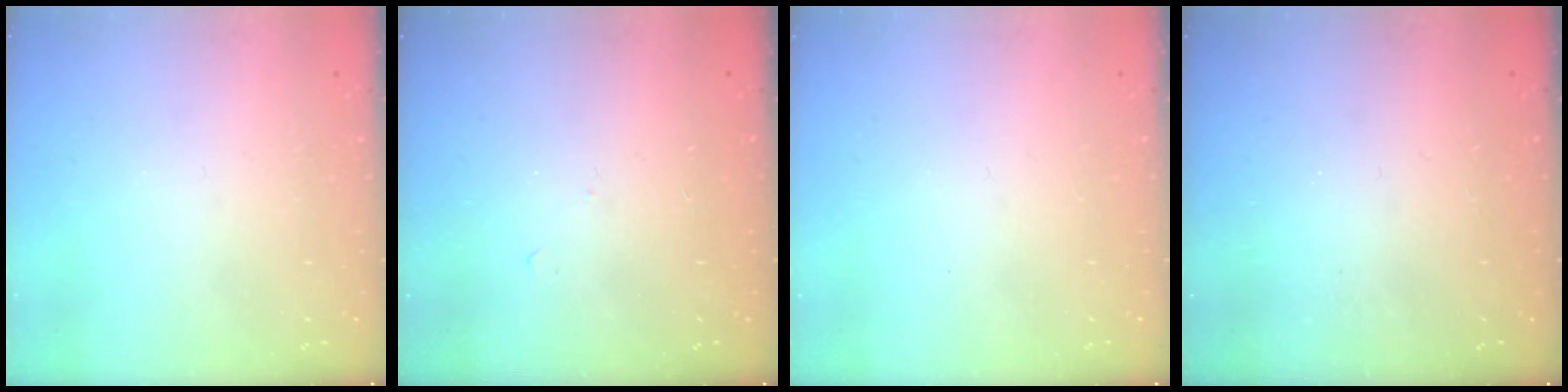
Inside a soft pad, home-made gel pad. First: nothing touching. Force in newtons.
{"total": 4.6, "press": 4.6, "slide": 0.6}
{"total": 0.0}
{"total": 0.9, "press": 0.9, "slide": 0.3}